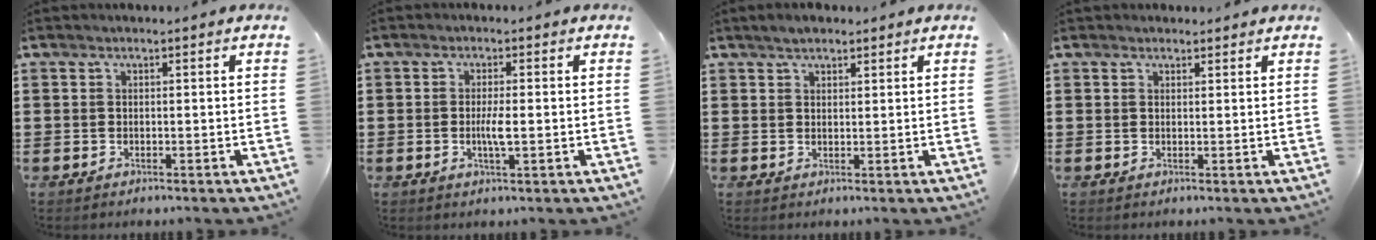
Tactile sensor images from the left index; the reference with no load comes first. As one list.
[{"total": 3.1, "force": [-0.3, 0.4, 3.1], "torque": [-0.062, -0.005, -0.009]}, {"total": 2.0, "force": [1.8, 0.7, 0.6], "torque": [-0.016, 0.006, 0.034]}, {"total": 1.2, "force": [1.1, 0.4, 0.1], "torque": [-0.004, 0.002, 0.023]}]